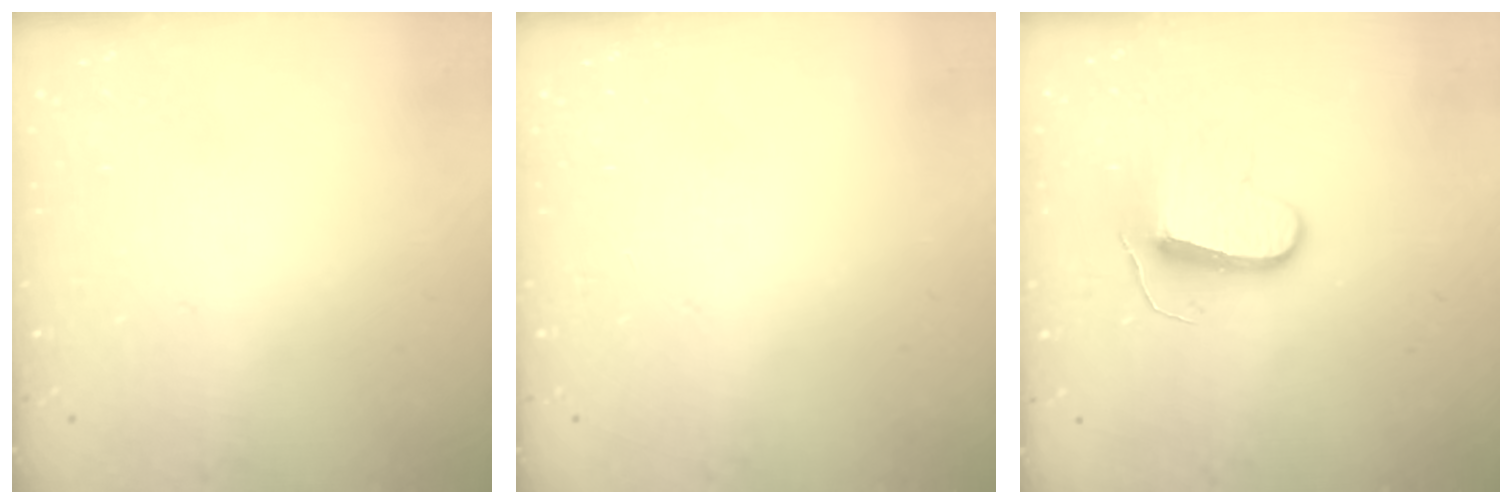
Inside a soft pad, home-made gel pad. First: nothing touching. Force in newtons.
{"total": 0.0}
{"total": 9.3, "press": 9.3, "slide": 0.5}